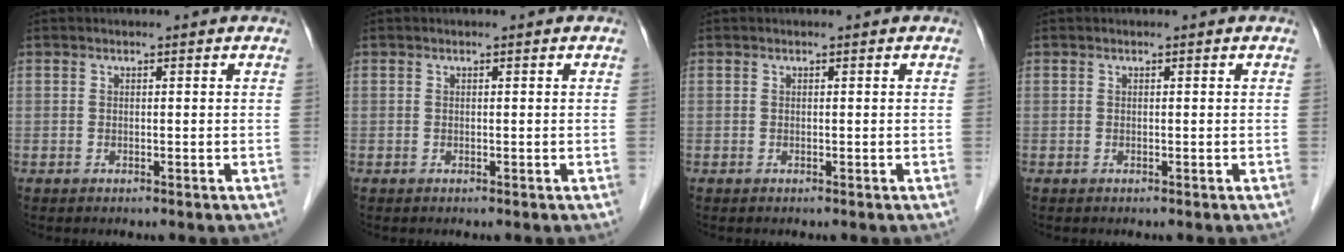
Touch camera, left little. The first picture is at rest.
{"total": 0.0}
{"total": 0.0}
{"total": 0.0}